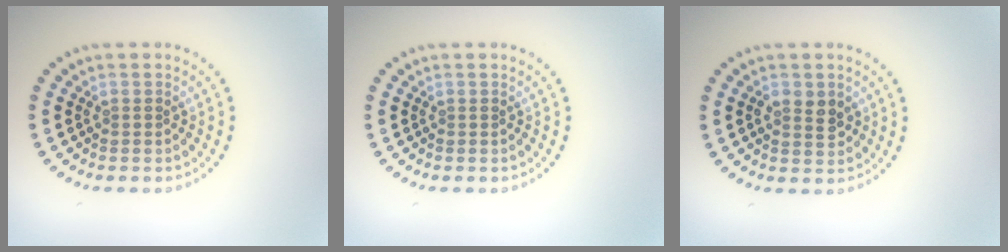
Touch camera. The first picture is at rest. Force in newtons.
{"total": 0.0}
{"total": 2.2, "press": 2.2, "slide": 0.2}